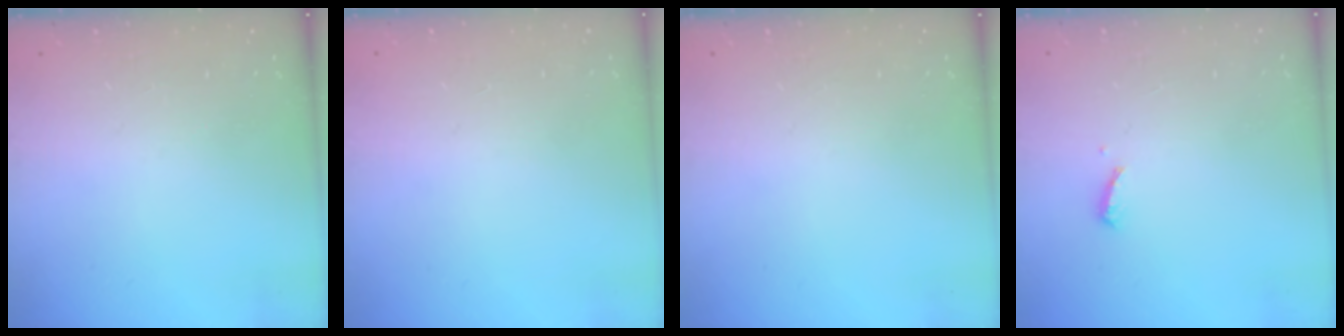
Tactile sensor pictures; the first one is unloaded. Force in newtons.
{"total": 1.1, "press": 0.9, "slide": 0.6}
{"total": 0.0}
{"total": 7.1, "press": 7.0, "slide": 0.8}